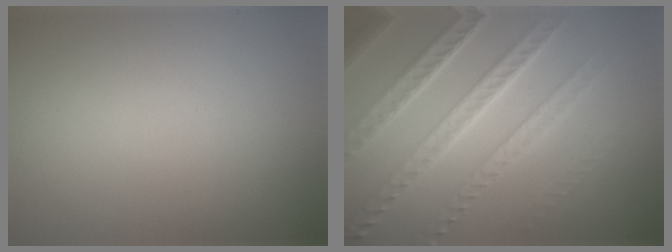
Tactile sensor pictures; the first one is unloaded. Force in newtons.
{"total": 7.6, "press": 5.3, "slide": 5.5}